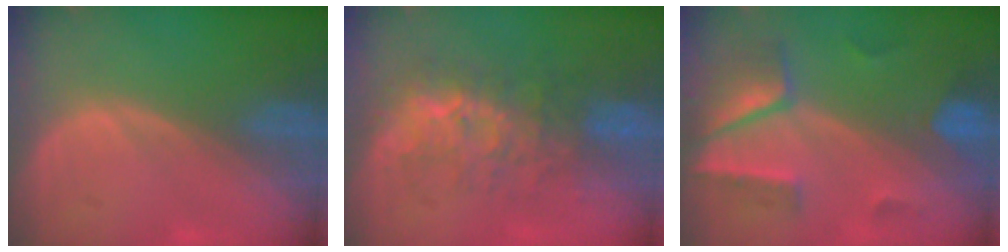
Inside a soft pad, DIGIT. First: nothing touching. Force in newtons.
{"total": 8.2, "press": 7.9, "slide": 2.3}
{"total": 6.9, "press": 6.9, "slide": 0.7}